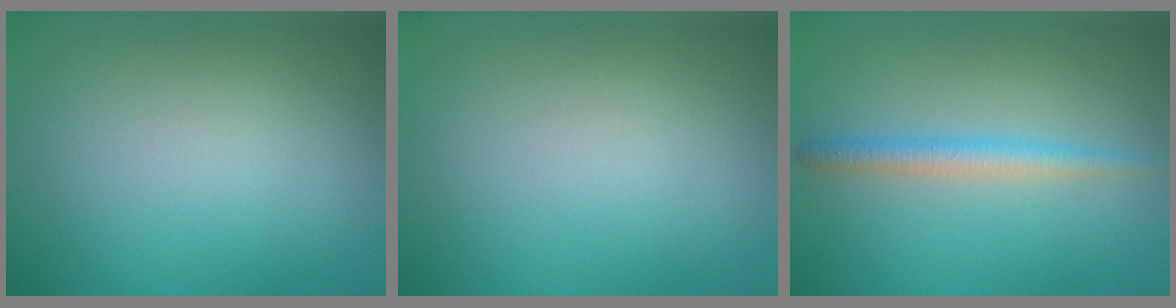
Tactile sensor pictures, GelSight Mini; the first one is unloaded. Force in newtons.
{"total": 0.0}
{"total": 2.3, "press": 2.3, "slide": 0.0}